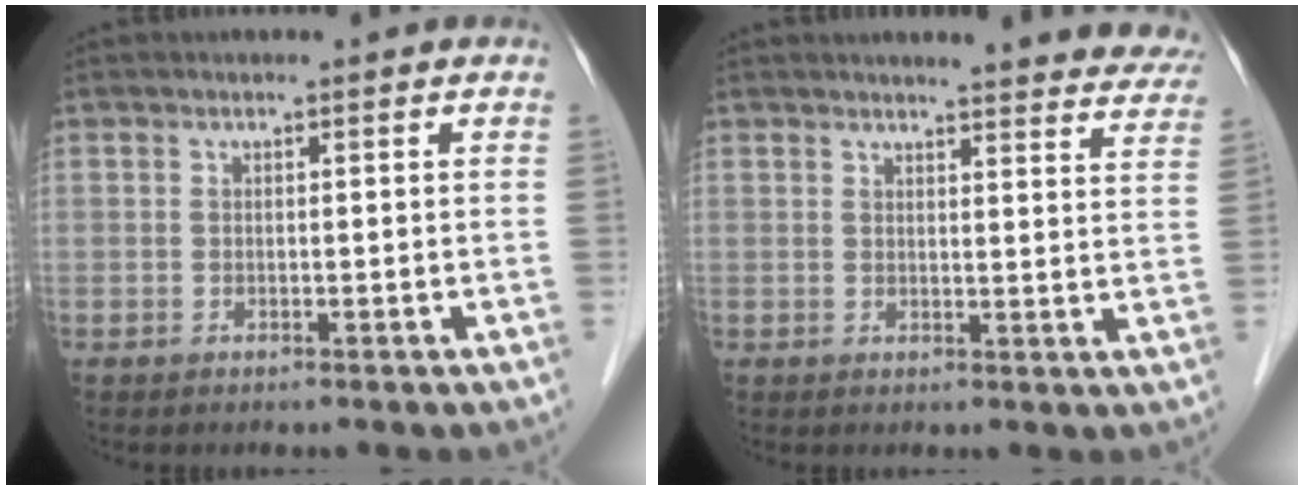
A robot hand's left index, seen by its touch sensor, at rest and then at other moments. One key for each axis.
{"total": 15.5, "fx": 14.7, "fy": 2.0, "fz": 4.5, "tx": -0.033, "ty": -0.047, "tz": 0.145}